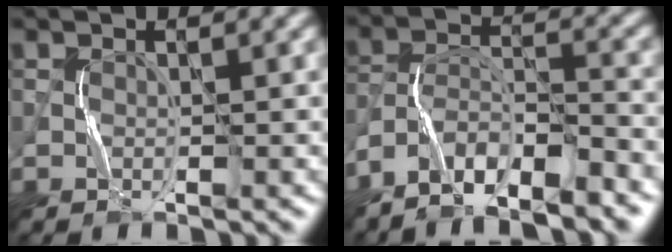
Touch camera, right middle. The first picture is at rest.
{"total": 7.6, "force": [-6.3, 1.7, 3.8], "torque": [-0.070, 0.001, -0.114]}